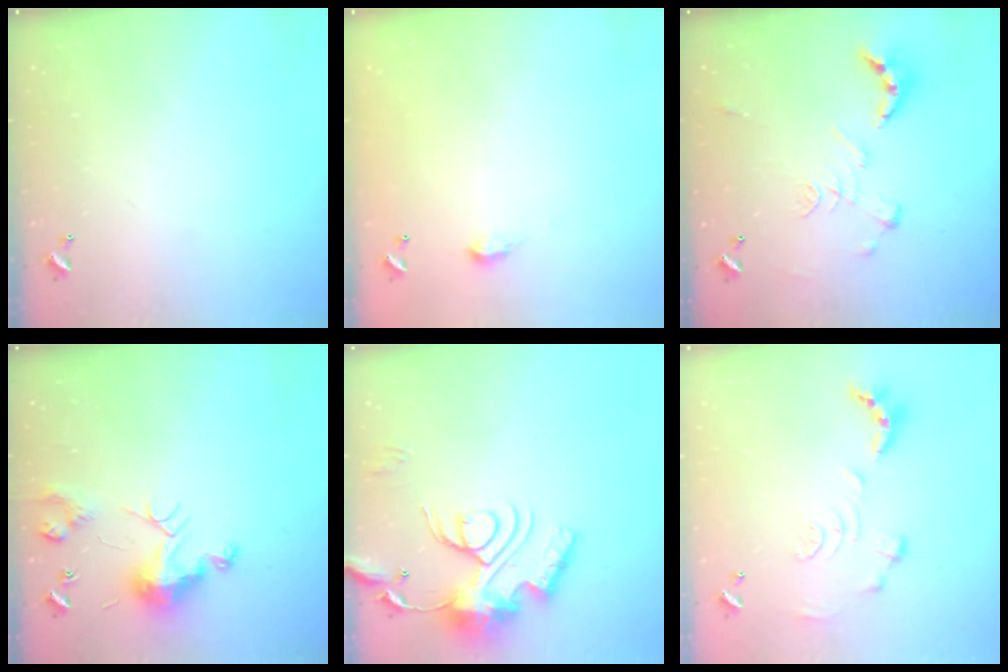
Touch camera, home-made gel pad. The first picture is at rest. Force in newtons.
{"total": 2.0, "press": 2.0, "slide": 0.3}
{"total": 2.5, "press": 2.0, "slide": 1.5}
{"total": 8.8, "press": 8.8, "slide": 0.0}
{"total": 18.0, "press": 18.0, "slide": 1.7}
{"total": 1.2, "press": 0.4, "slide": 1.1}